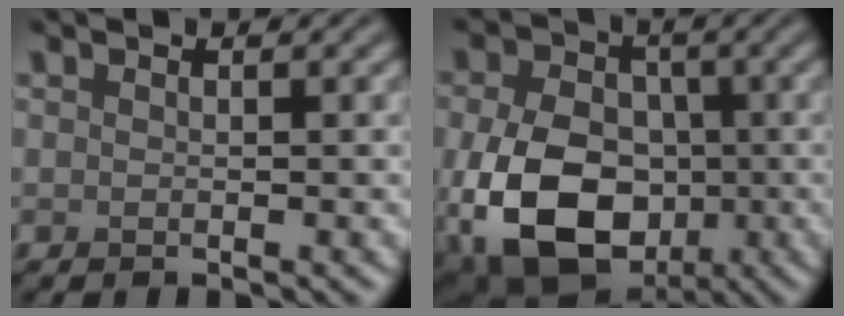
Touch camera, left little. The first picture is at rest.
{"total": 13.7, "force": [-3.4, 9.7, 9.1], "torque": [-0.168, -0.032, -0.055]}